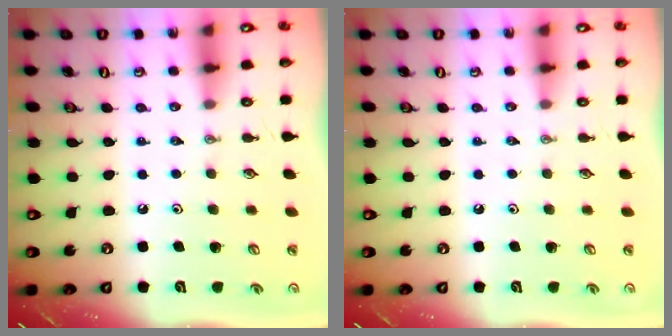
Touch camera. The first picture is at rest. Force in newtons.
{"total": 0.0}